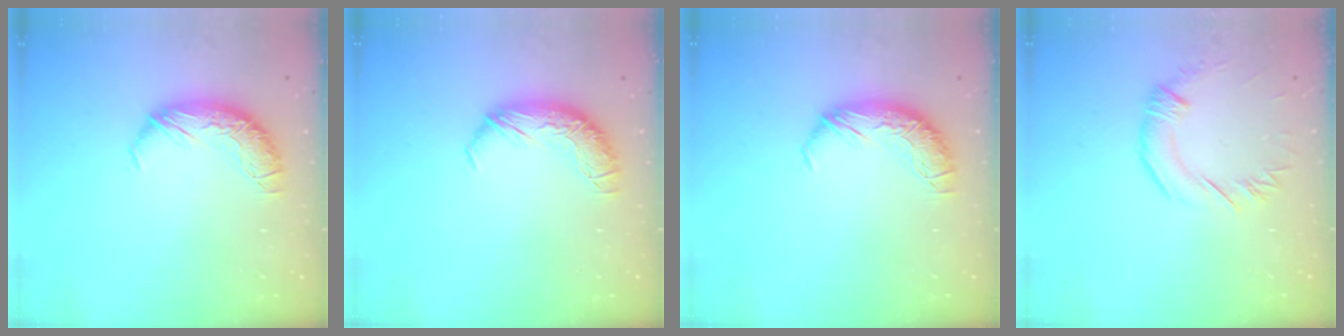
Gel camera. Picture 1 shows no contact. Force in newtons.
{"total": 0.0}
{"total": 0.0}
{"total": 1.0, "press": 1.0, "slide": 0.4}